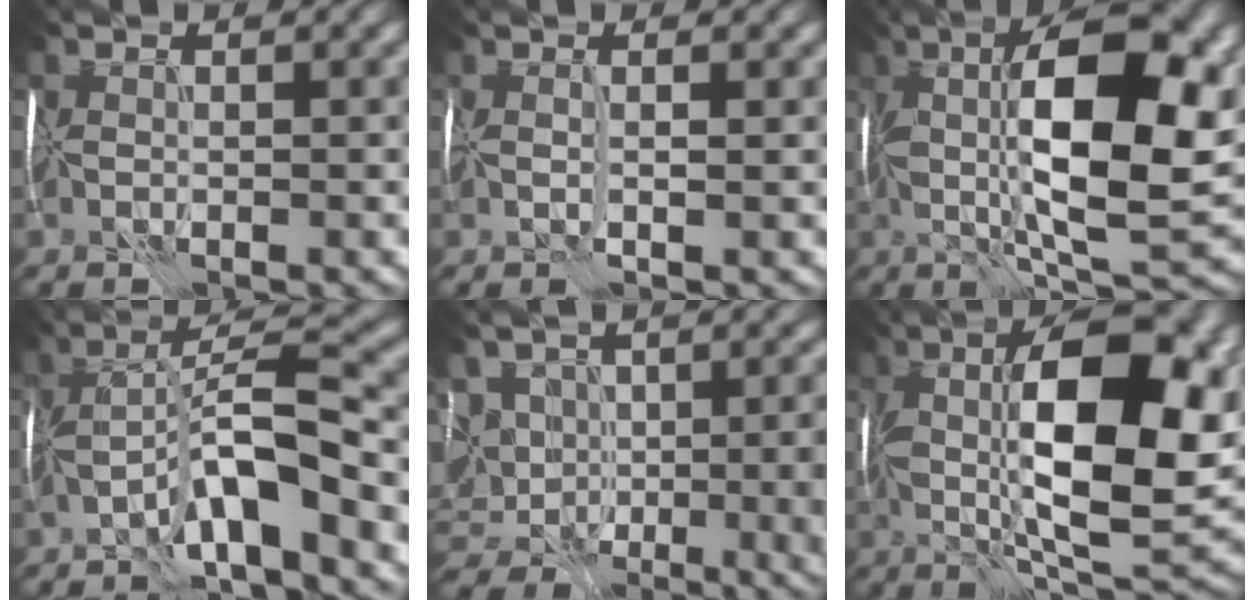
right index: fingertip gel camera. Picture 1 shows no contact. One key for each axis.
{"total": 0.9, "fx": 0.7, "fy": -0.5, "fz": 0.3, "tx": -0.009, "ty": -0.001, "tz": 0.009}
{"total": 13.0, "fx": 2.6, "fy": 4.2, "fz": 12.0, "tx": -0.198, "ty": 0.001, "tz": 0.044}
{"total": 7.7, "fx": -3.0, "fy": 1.5, "fz": 7.0, "tx": -0.114, "ty": 0.020, "tz": -0.060}
{"total": 15.5, "fx": -0.3, "fy": 12.5, "fz": 9.1, "tx": -0.164, "ty": -0.023, "tz": 0.018}
{"total": 14.1, "fx": 2.7, "fy": 5.3, "fz": 12.7, "tx": -0.212, "ty": -0.002, "tz": 0.046}